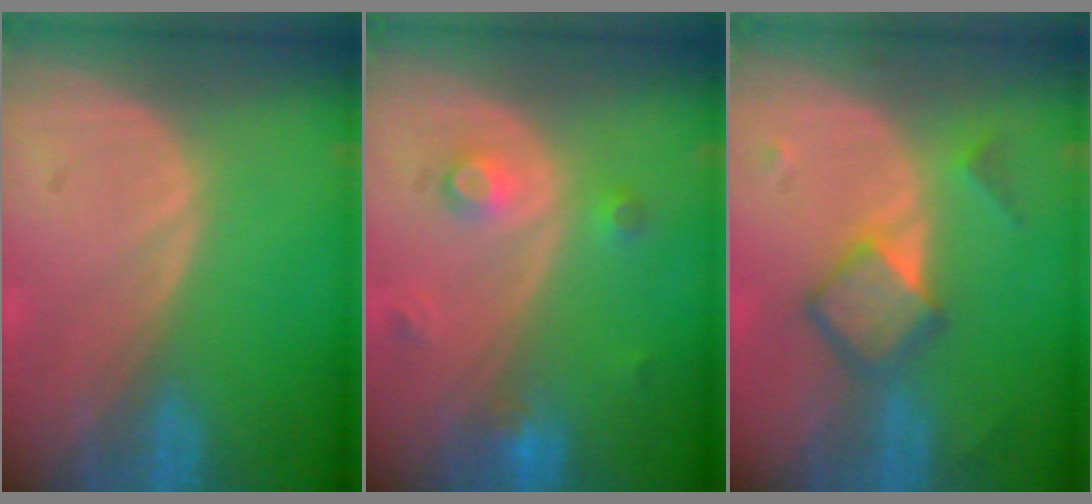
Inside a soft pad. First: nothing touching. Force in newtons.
{"total": 3.4, "press": 3.0, "slide": 1.6}
{"total": 5.3, "press": 5.3, "slide": 0.1}